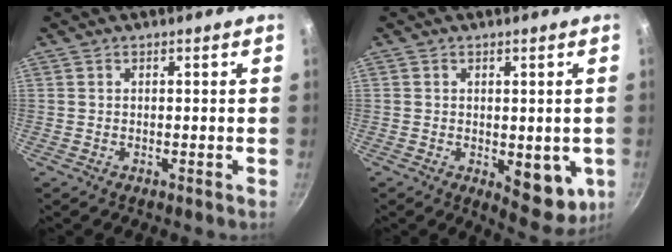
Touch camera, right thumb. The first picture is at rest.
{"total": 9.2, "force": [-1.5, 4.8, 7.6], "torque": [-0.066, -0.010, -0.011]}